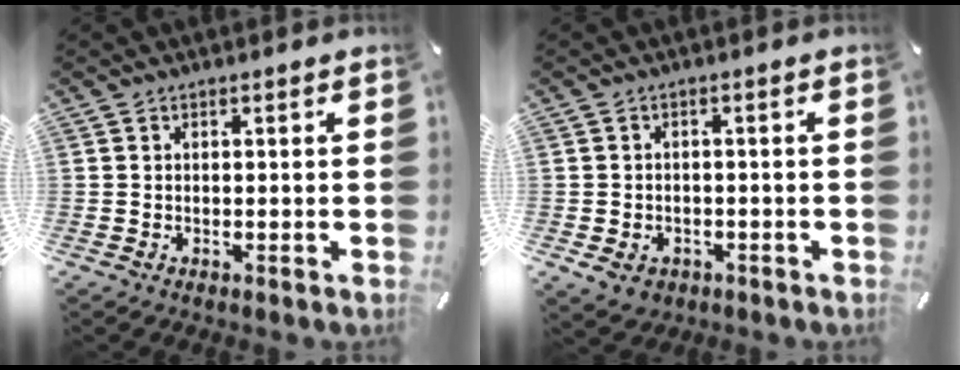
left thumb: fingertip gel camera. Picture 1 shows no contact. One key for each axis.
{"total": 4.1, "fx": -1.9, "fy": 3.3, "fz": 1.6, "tx": -0.023, "ty": 0.006, "tz": -0.035}